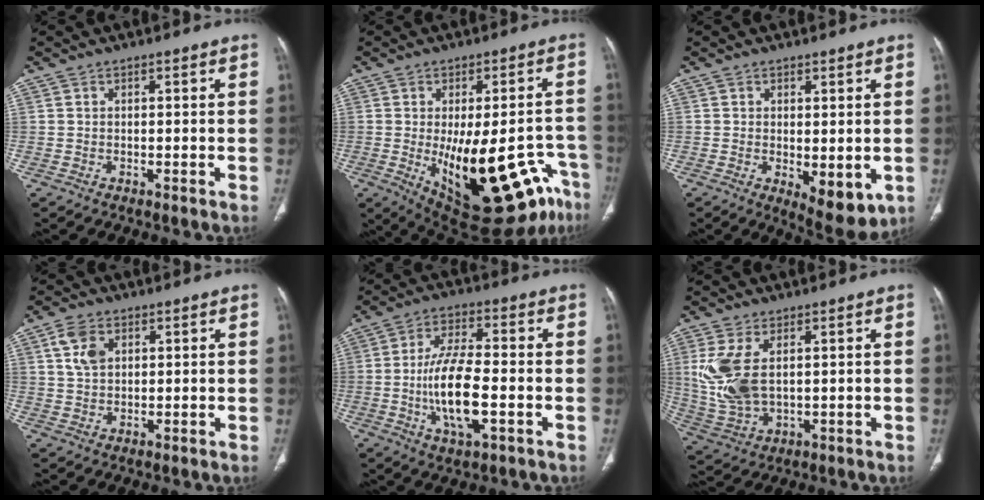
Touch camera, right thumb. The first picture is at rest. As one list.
[{"total": 24.6, "force": [-10.0, 9.6, 20.3], "torque": [-0.212, 0.016, -0.117]}, {"total": 7.3, "force": [-1.4, 3.2, 6.4], "torque": [-0.073, -0.021, -0.008]}, {"total": 5.5, "force": [2.1, 3.6, 3.6], "torque": [-0.062, -0.001, 0.041]}, {"total": 12.8, "force": [-2.9, 4.8, 11.5], "torque": [-0.217, 0.011, -0.052]}, {"total": 10.9, "force": [2.2, 6.0, 8.8], "torque": [-0.201, -0.009, 0.059]}]